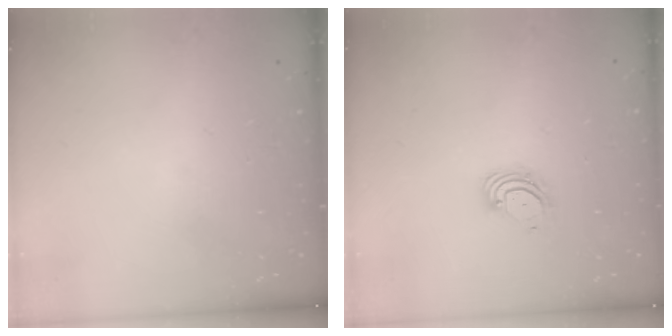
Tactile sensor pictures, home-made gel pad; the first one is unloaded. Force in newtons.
{"total": 4.0, "press": 4.0, "slide": 0.5}